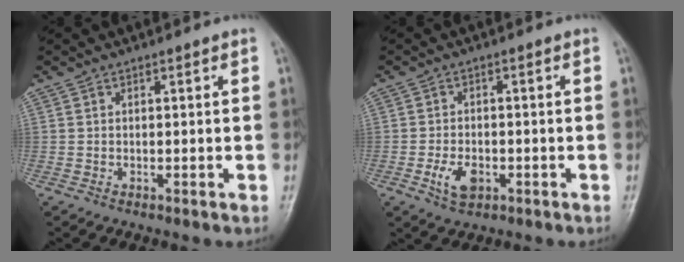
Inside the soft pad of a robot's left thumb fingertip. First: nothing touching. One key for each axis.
{"total": 4.8, "fx": -1.8, "fy": 2.9, "fz": 3.4, "tx": -0.060, "ty": 0.003, "tz": -0.030}